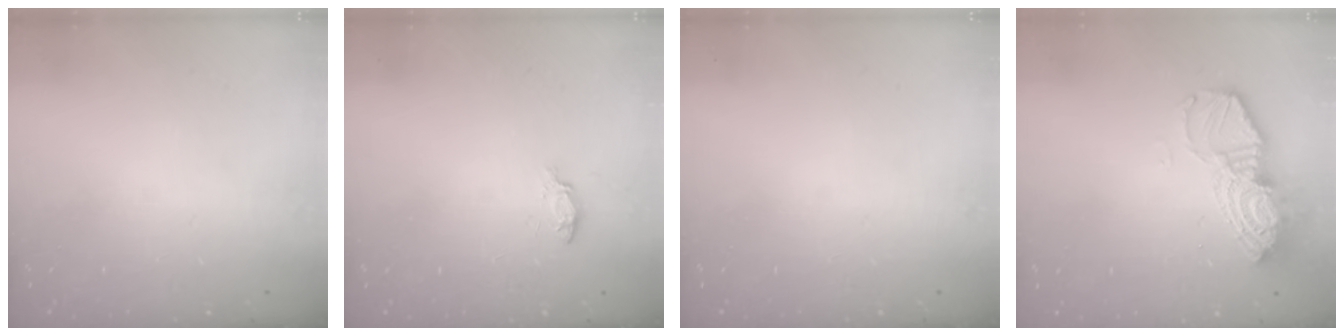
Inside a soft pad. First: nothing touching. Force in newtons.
{"total": 3.9, "press": 3.9, "slide": 0.5}
{"total": 0.0}
{"total": 12.3, "press": 12.3, "slide": 1.1}